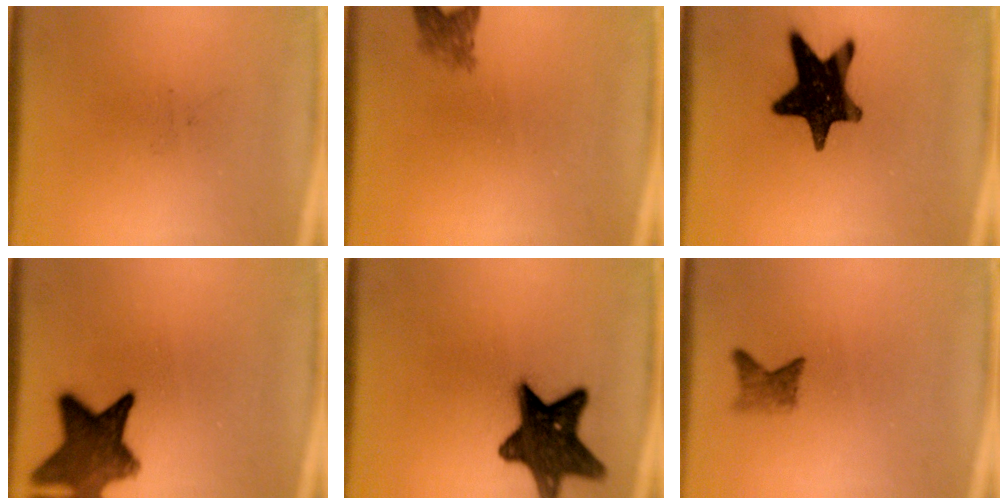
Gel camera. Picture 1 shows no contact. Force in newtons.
{"total": 2.4}
{"total": 16.5}
{"total": 11.4}
{"total": 14.4}
{"total": 2.0}